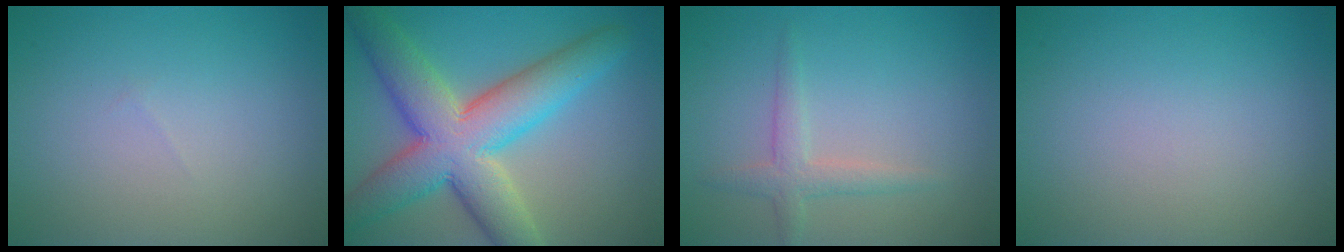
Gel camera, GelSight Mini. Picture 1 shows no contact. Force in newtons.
{"total": 10.6, "press": 10.5, "slide": 0.7}
{"total": 2.0, "press": 2.0, "slide": 0.1}
{"total": 0.0}